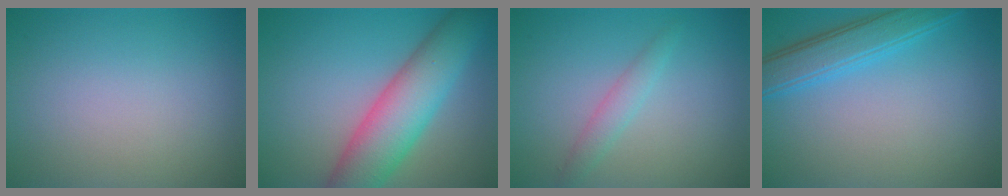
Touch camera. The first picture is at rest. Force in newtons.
{"total": 8.1, "press": 8.1, "slide": 0.2}
{"total": 1.7, "press": 1.7, "slide": 0.1}
{"total": 4.0, "press": 4.0, "slide": 0.1}